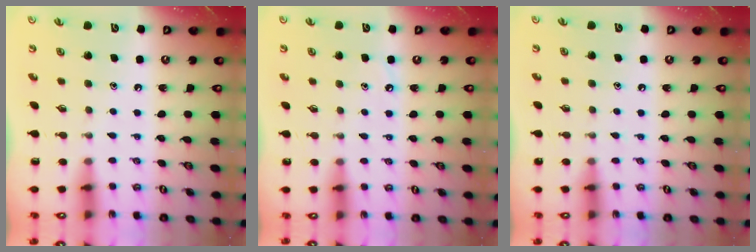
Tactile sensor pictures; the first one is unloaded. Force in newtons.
{"total": 2.8, "press": 2.7, "slide": 0.4}
{"total": 5.2, "press": 5.2, "slide": 0.5}